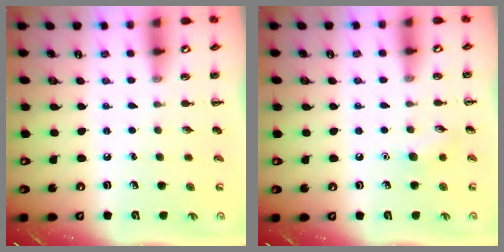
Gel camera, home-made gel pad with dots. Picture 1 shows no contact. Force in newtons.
{"total": 6.3, "press": 6.1, "slide": 1.6}